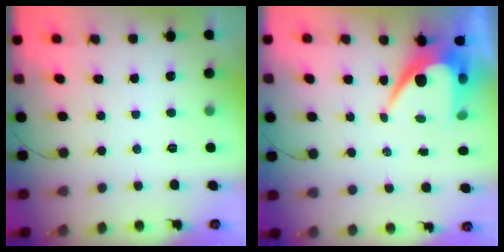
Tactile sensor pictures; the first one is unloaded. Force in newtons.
{"total": 9.9, "press": 9.9, "slide": 0.8}